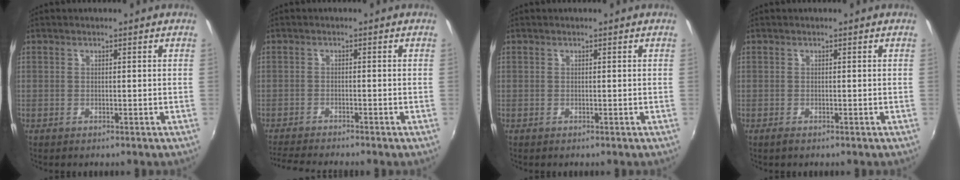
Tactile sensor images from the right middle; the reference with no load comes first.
{"total": 5.9, "force": [-5.5, -0.4, 2.1], "torque": [-0.057, -0.021, -0.096]}
{"total": 0.0}
{"total": 0.6, "force": [-0.4, 0.2, 0.4], "torque": [-0.008, -0.002, -0.008]}